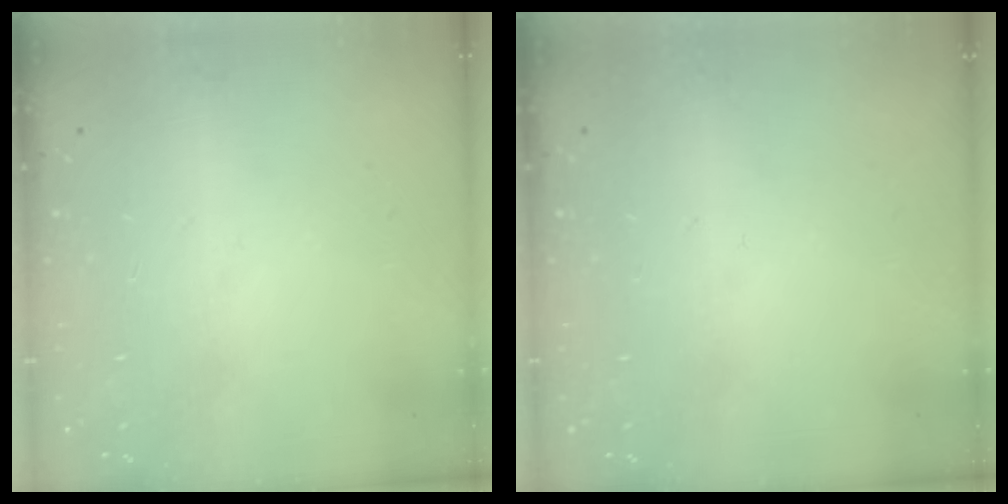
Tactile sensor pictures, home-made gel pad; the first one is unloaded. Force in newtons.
{"total": 0.0}